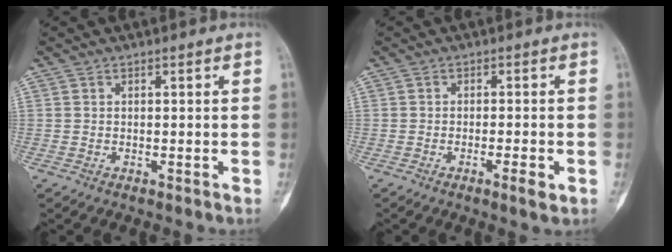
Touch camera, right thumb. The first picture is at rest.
{"total": 3.0, "force": [-1.4, 0.5, 2.6], "torque": [-0.041, -0.002, -0.023]}